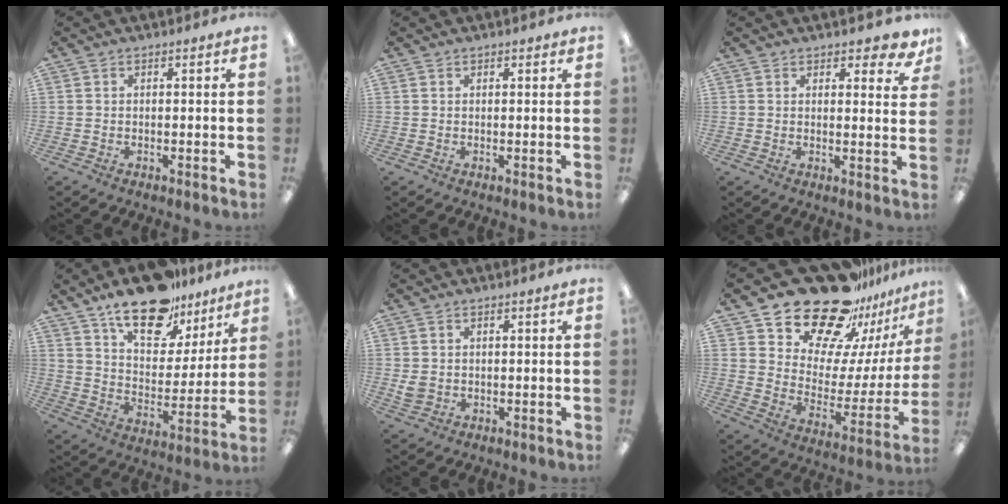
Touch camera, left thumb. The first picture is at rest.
{"total": 0.7, "force": [0.6, 0.4, 0.2], "torque": [0.004, -0.002, 0.009]}
{"total": 4.0, "force": [3.4, 1.4, 1.6], "torque": [-0.005, -0.023, 0.056]}
{"total": 18.2, "force": [13.2, 8.7, 8.9], "torque": [-0.147, -0.073, 0.229]}
{"total": 2.6, "force": [0.7, 2.2, 1.2], "torque": [-0.015, 0.001, 0.013]}
{"total": 23.7, "force": [19.7, 10.8, 7.7], "torque": [-0.130, -0.137, 0.358]}